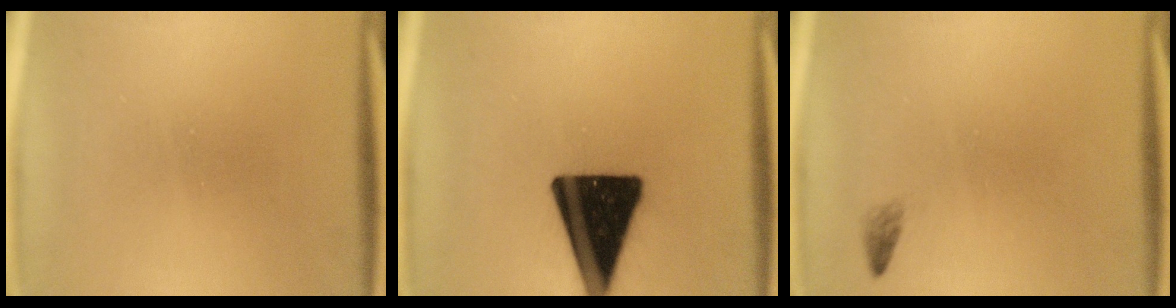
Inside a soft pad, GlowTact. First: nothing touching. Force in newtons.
{"total": 19.0}
{"total": 0.8}